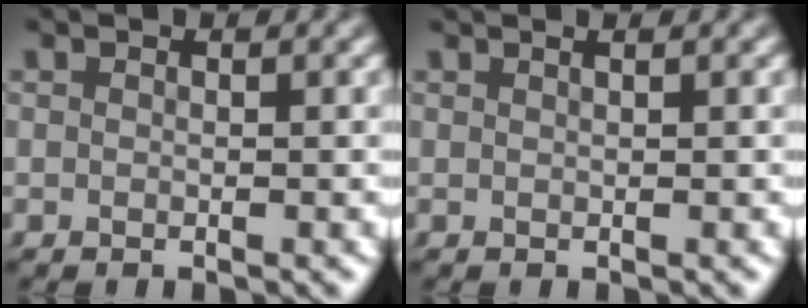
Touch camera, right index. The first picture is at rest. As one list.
[{"total": 0.6, "force": [0.4, -0.3, 0.4], "torque": [-0.004, 0.002, 0.010]}]